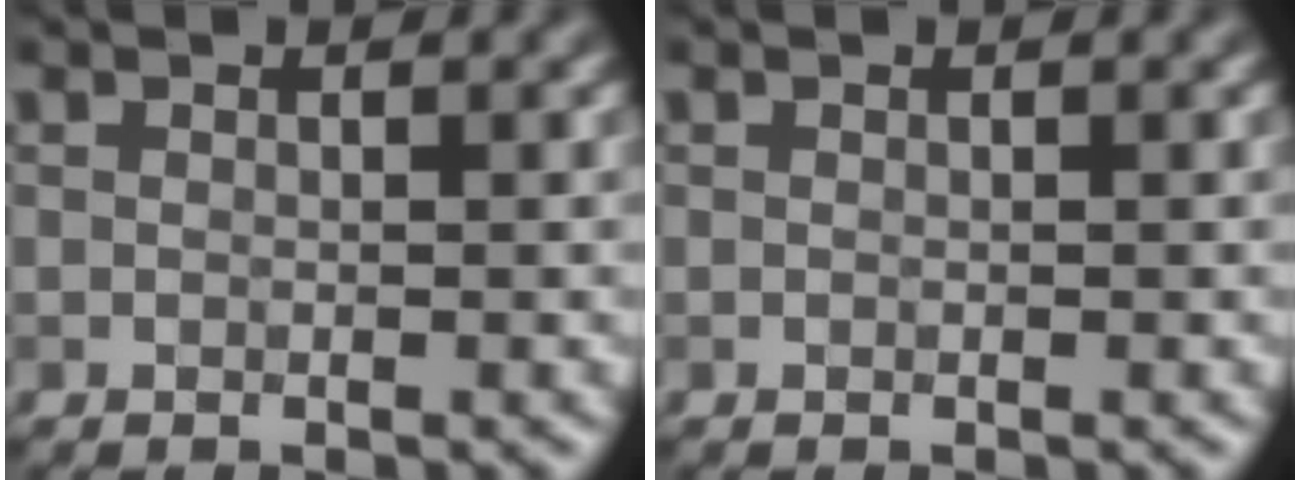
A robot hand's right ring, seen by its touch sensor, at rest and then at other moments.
{"total": 0.0}